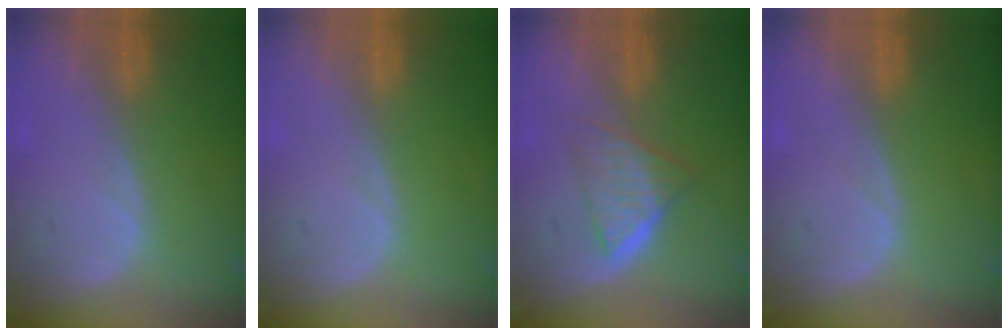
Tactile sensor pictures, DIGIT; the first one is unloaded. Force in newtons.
{"total": 0.0}
{"total": 6.4, "press": 5.4, "slide": 3.4}
{"total": 0.0}